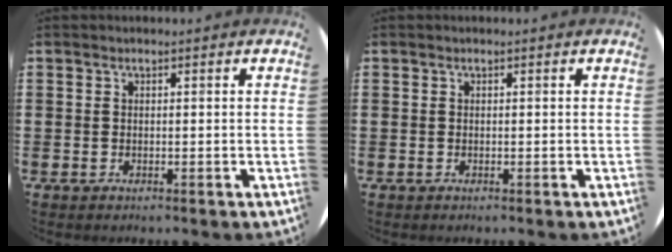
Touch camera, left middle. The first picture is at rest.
{"total": 0.0}